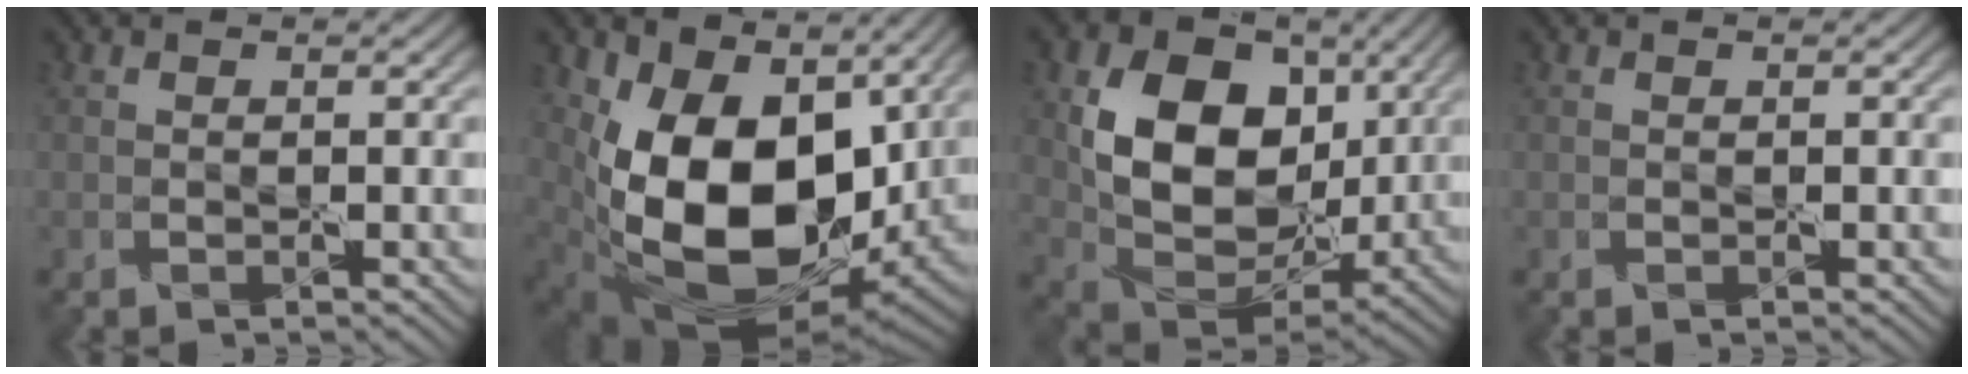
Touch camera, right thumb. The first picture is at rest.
{"total": 17.4, "force": [1.2, 11.7, 12.9], "torque": [-0.249, -0.046, 0.030]}
{"total": 14.3, "force": [3.1, 10.4, 9.3], "torque": [-0.183, -0.009, 0.056]}
{"total": 0.0}